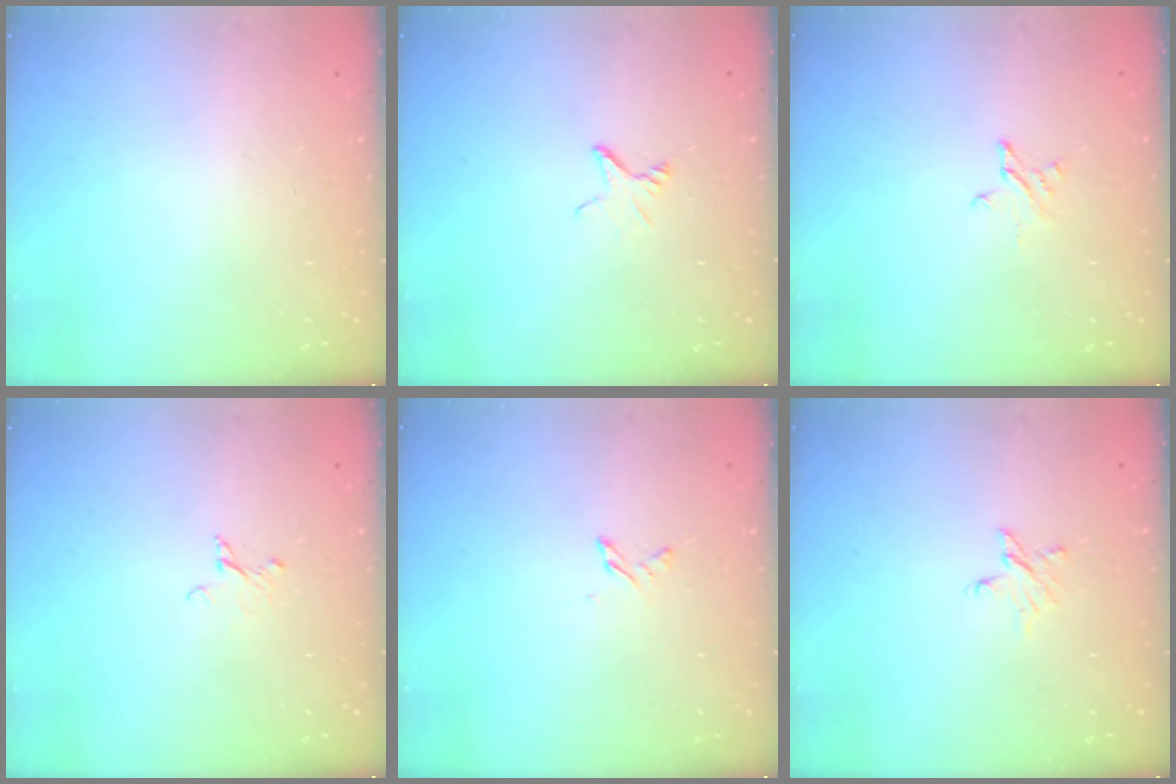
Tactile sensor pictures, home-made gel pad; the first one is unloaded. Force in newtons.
{"total": 2.3, "press": 2.3, "slide": 0.2}
{"total": 2.5, "press": 2.5, "slide": 0.1}
{"total": 2.2, "press": 2.2, "slide": 0.1}
{"total": 2.6, "press": 2.6, "slide": 0.3}
{"total": 2.5, "press": 2.5, "slide": 0.2}